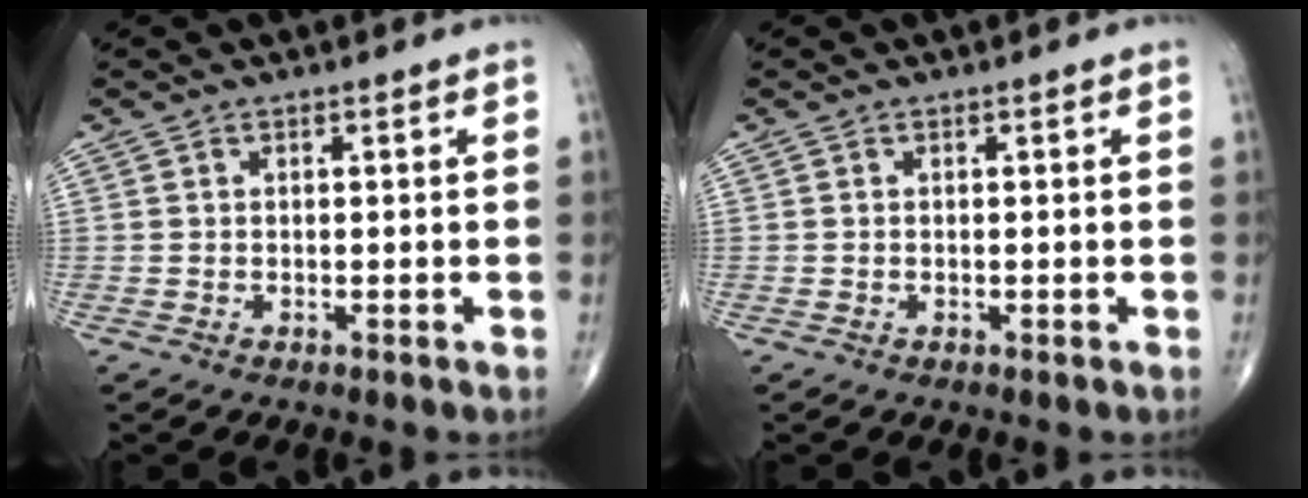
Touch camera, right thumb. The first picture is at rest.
{"total": 0.0}